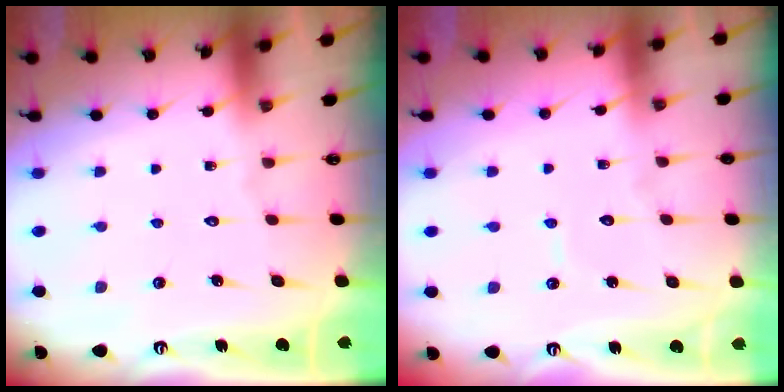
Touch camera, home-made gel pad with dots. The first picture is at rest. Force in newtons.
{"total": 3.8, "press": 3.8, "slide": 0.4}